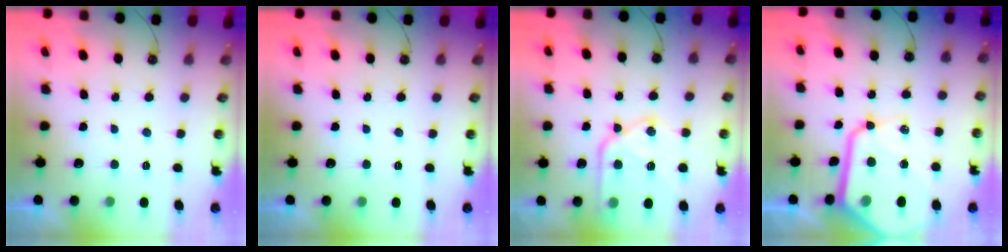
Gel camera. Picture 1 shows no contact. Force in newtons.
{"total": 0.0}
{"total": 17.8, "press": 17.7, "slide": 1.8}
{"total": 20.6, "press": 20.5, "slide": 1.9}